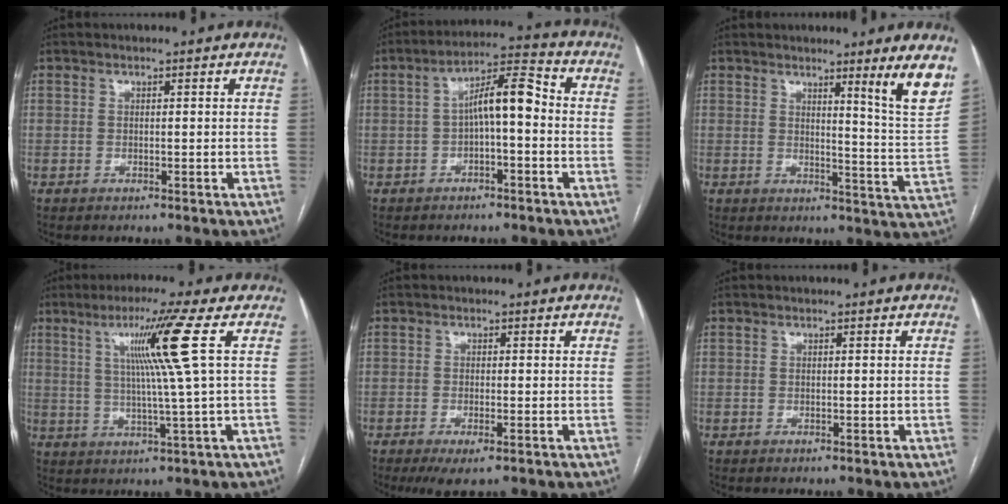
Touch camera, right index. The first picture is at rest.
{"total": 7.4, "force": [-0.5, 1.8, 7.2], "torque": [-0.120, 0.034, -0.009]}
{"total": 8.9, "force": [5.9, -1.7, 6.5], "torque": [-0.075, -0.045, 0.065]}
{"total": 9.7, "force": [3.2, -2.9, 8.7], "torque": [-0.149, -0.001, 0.062]}
{"total": 3.6, "force": [-1.9, 0.8, 2.9], "torque": [-0.046, -0.008, -0.027]}
{"total": 0.0}